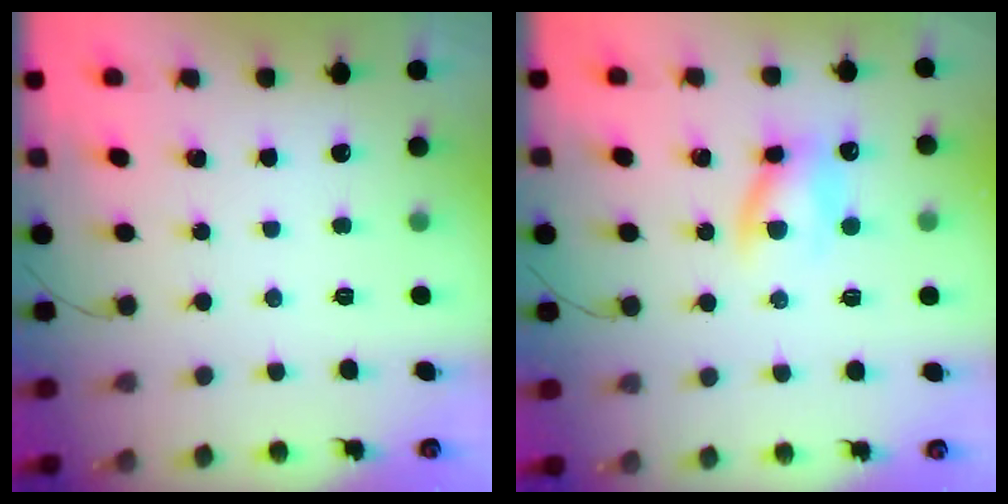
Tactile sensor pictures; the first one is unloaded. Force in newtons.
{"total": 8.9, "press": 8.7, "slide": 2.1}